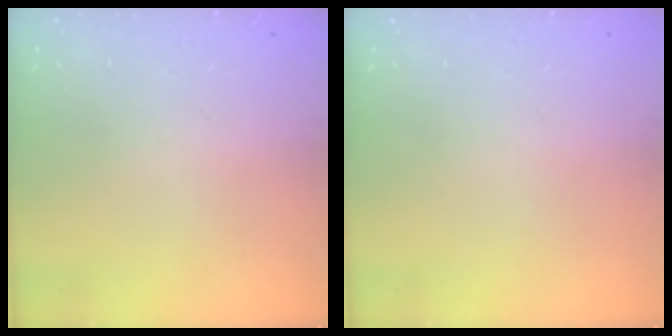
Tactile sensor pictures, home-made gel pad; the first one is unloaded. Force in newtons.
{"total": 0.0}